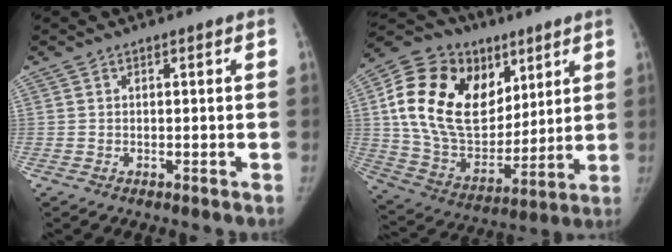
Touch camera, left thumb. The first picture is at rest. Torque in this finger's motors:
{"motor_torque": [0.44, 1.35, 1.83, -0.94, 0.20]}